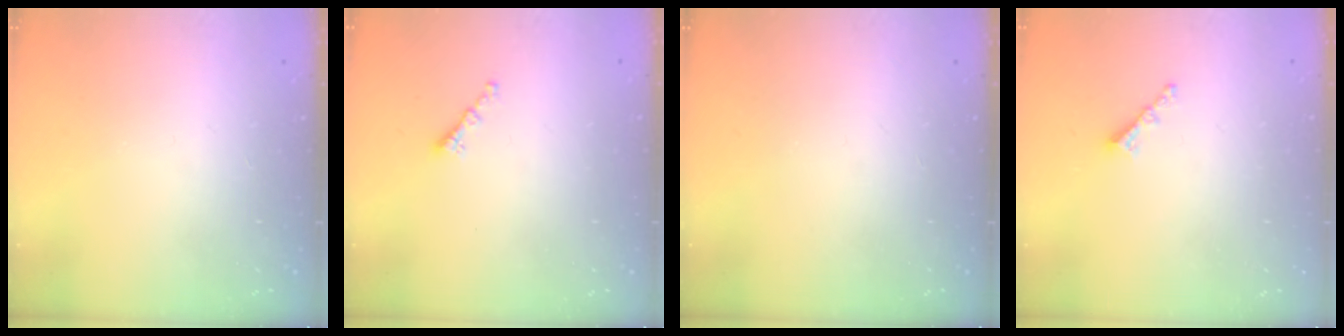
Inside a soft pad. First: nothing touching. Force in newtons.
{"total": 1.2, "press": 1.1, "slide": 0.5}
{"total": 0.0}
{"total": 3.1, "press": 3.1, "slide": 0.3}